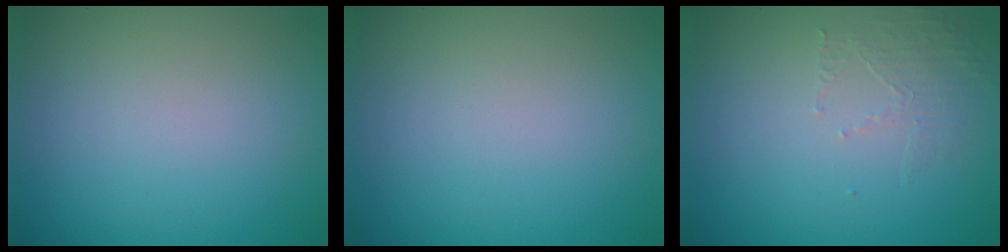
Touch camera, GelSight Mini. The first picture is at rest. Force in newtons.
{"total": 0.0}
{"total": 1.5, "press": 0.5, "slide": 1.4}